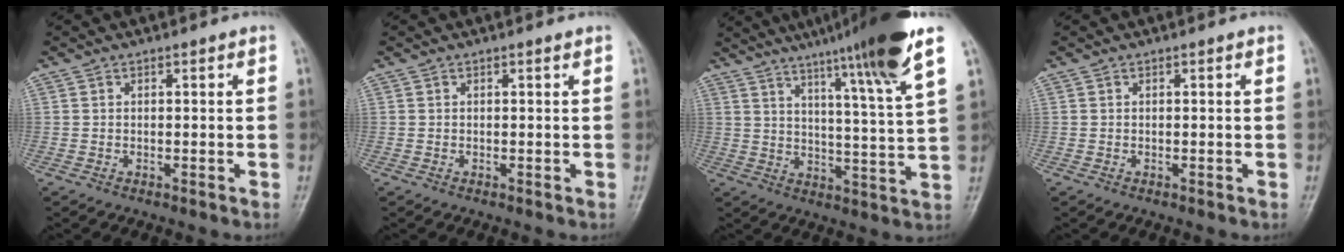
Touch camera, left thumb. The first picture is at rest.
{"total": 0.0}
{"total": 17.2, "force": [11.1, -0.4, 13.1], "torque": [-0.192, -0.045, 0.160]}
{"total": 0.0}